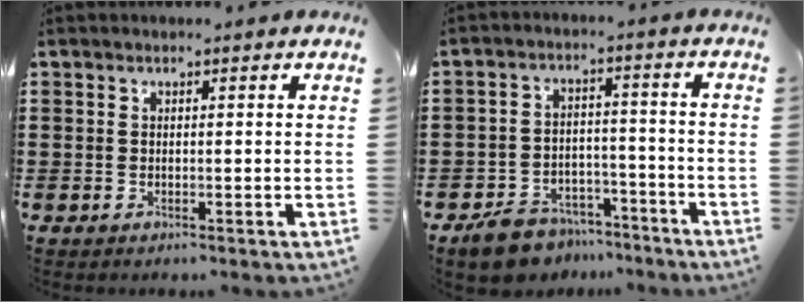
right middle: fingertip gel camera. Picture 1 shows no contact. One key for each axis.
{"total": 6.6, "fx": -6.2, "fy": 2.2, "fz": 1.0, "tx": -0.027, "ty": 0.024, "tz": -0.124}